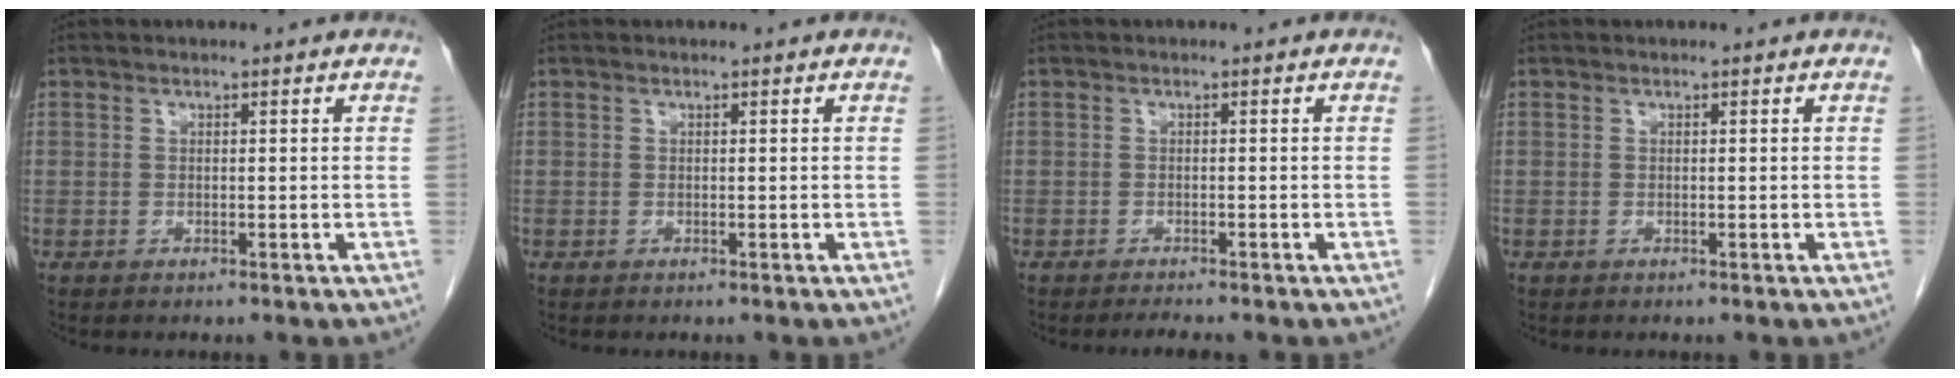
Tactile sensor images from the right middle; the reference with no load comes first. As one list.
[{"total": 0.0}, {"total": 1.5, "force": [-1.4, -0.3, 0.5], "torque": [-0.016, -0.007, -0.021]}, {"total": 0.0}]